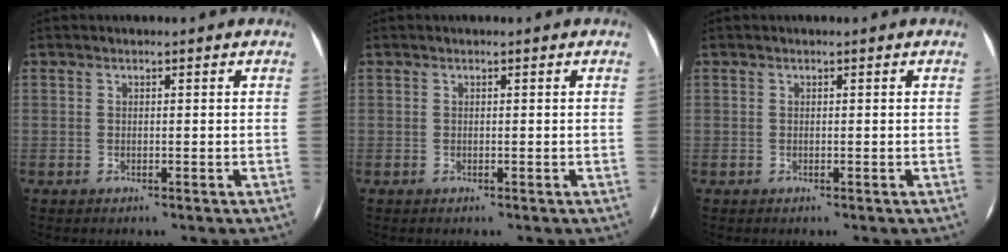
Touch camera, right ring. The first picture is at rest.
{"total": 0.0}
{"total": 0.0}